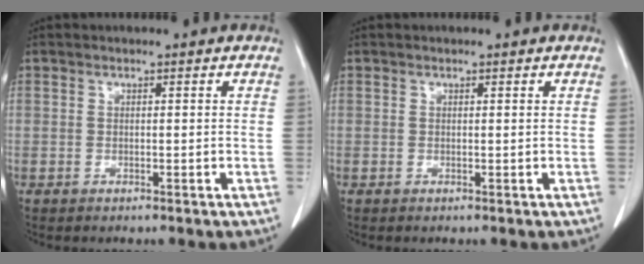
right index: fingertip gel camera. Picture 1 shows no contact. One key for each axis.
{"total": 0.0}